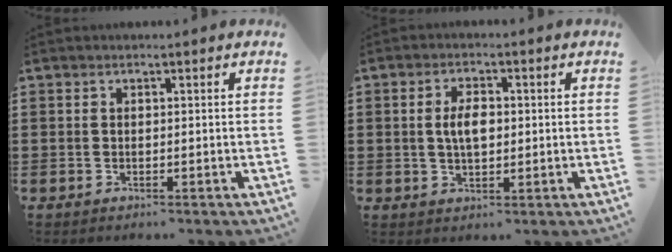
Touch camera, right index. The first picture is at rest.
{"total": 4.1, "force": [0.3, 1.9, 3.6], "torque": [-0.064, 0.003, 0.001]}